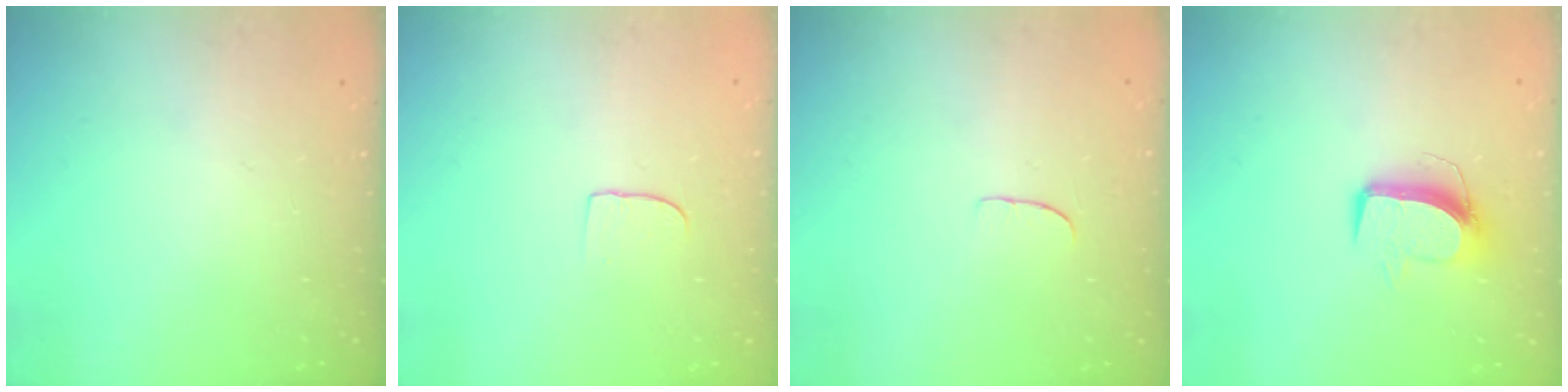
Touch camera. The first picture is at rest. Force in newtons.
{"total": 4.7, "press": 4.7, "slide": 0.4}
{"total": 5.4, "press": 5.4, "slide": 0.4}
{"total": 10.0, "press": 10.0, "slide": 0.3}